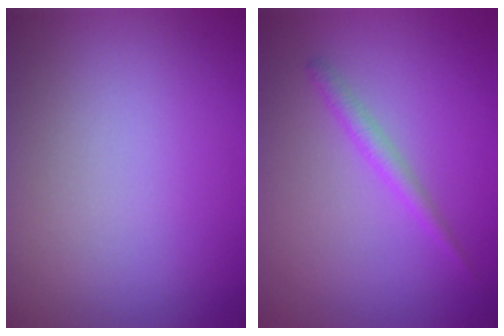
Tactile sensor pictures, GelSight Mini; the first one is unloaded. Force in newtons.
{"total": 1.4, "press": 1.4, "slide": 0.1}